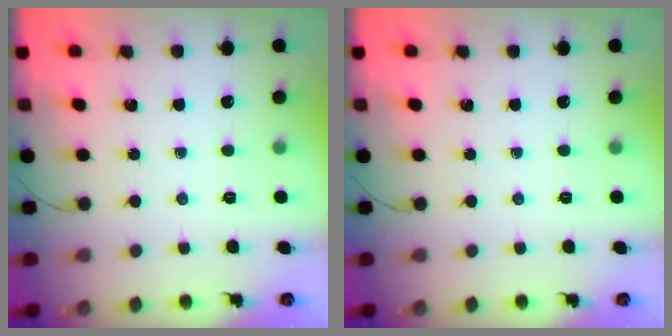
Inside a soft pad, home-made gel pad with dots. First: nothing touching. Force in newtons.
{"total": 0.0}